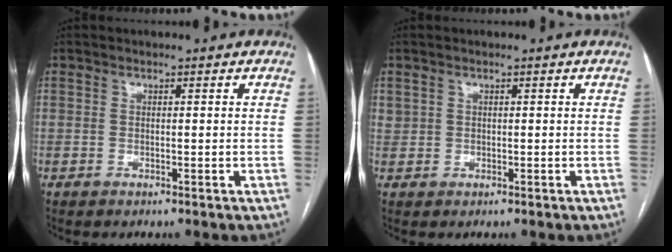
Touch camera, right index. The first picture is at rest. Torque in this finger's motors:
{"motor_torque": [0.16, 0.05, 0.04, 0.02]}